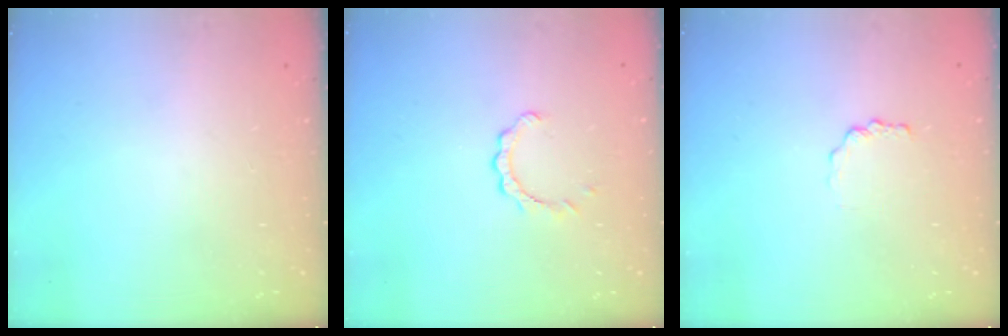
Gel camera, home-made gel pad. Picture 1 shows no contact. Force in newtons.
{"total": 3.3, "press": 3.3, "slide": 0.3}
{"total": 1.0, "press": 1.0, "slide": 0.2}